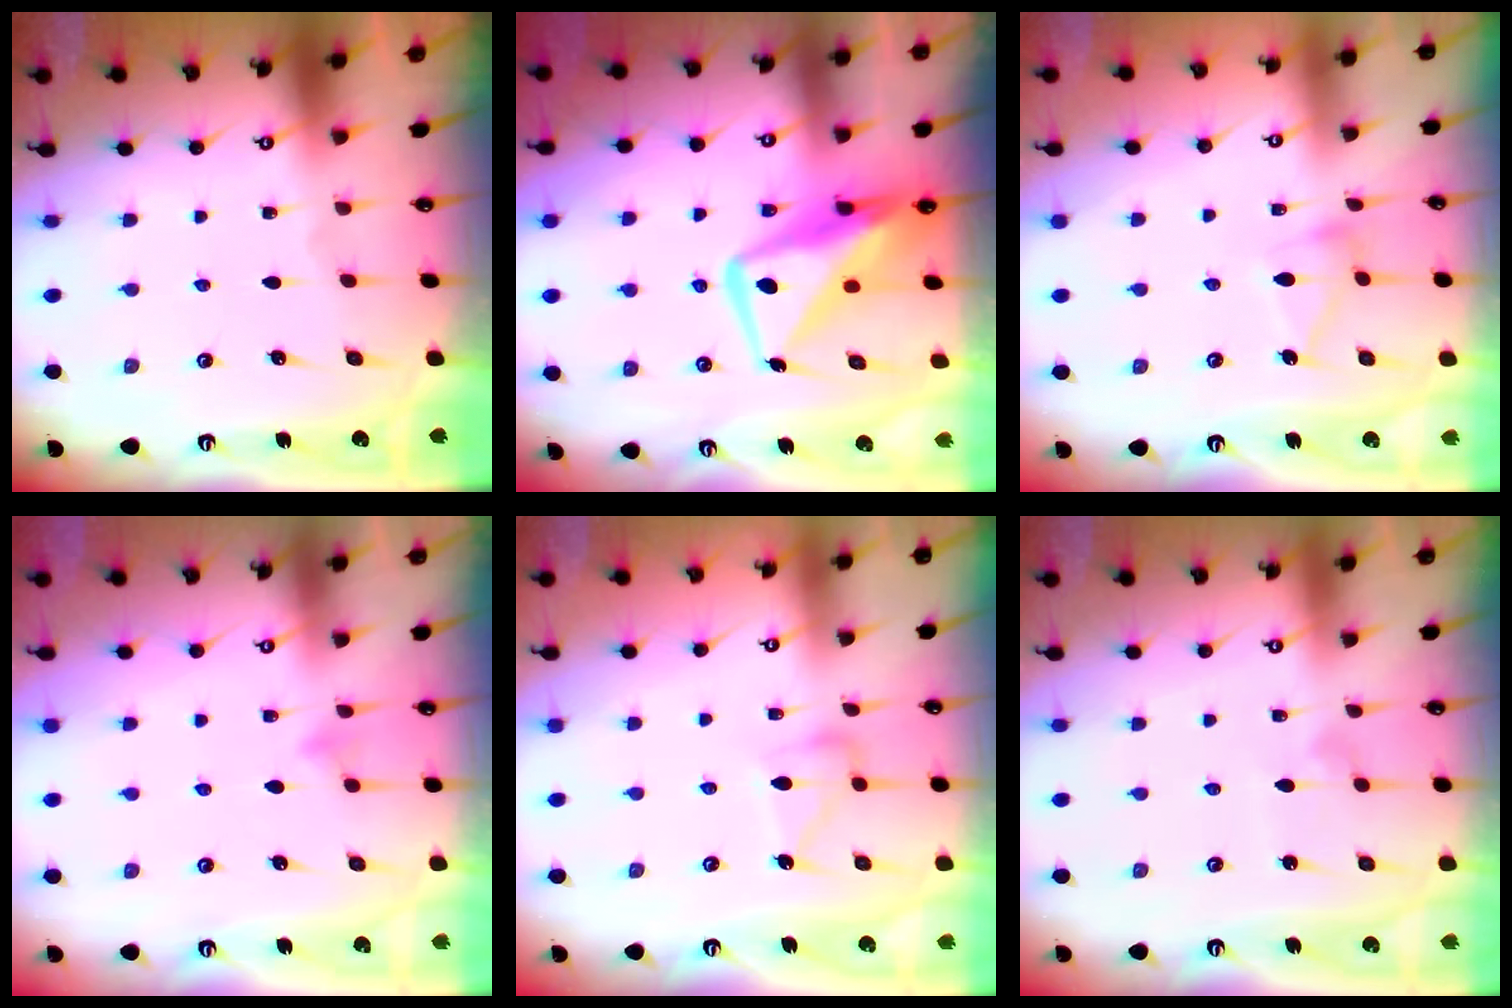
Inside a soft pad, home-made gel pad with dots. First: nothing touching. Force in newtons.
{"total": 14.2, "press": 14.0, "slide": 2.0}
{"total": 9.7, "press": 9.7, "slide": 0.6}
{"total": 5.8, "press": 5.8, "slide": 0.4}
{"total": 8.3, "press": 8.2, "slide": 0.6}
{"total": 5.8, "press": 5.8, "slide": 0.5}